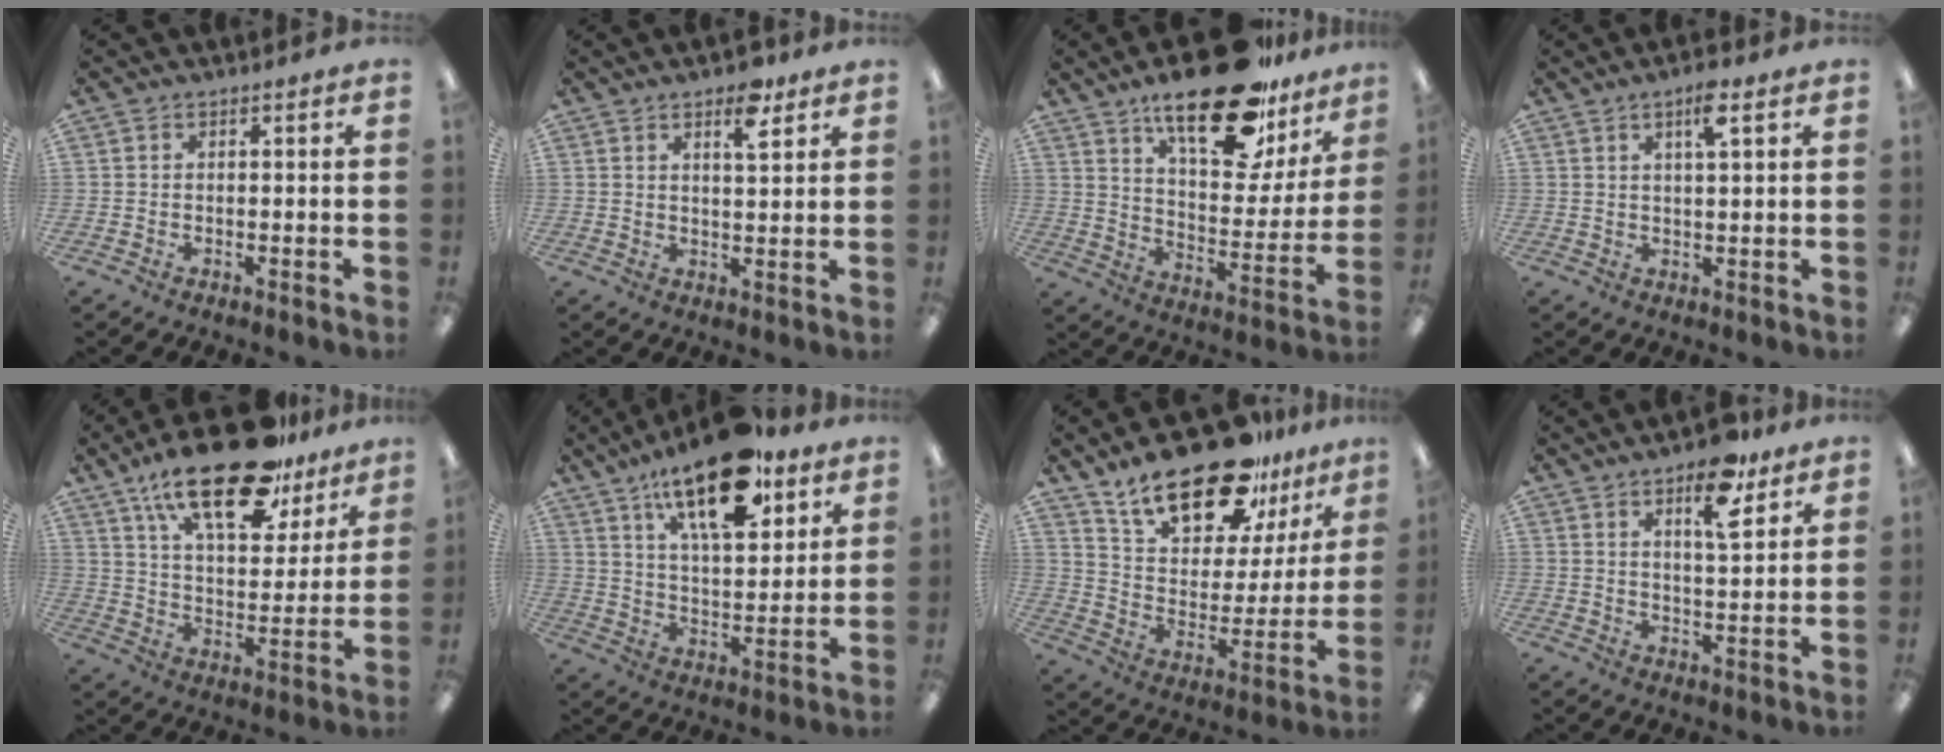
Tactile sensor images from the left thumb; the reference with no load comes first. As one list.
[{"total": 6.9, "force": [4.4, 2.4, 4.7], "torque": [-0.063, -0.018, 0.069]}, {"total": 24.7, "force": [17.1, 9.8, 14.9], "torque": [-0.222, -0.100, 0.287]}, {"total": 5.2, "force": [3.0, 0.8, 4.1], "torque": [-0.073, -0.002, 0.046]}, {"total": 22.1, "force": [15.2, 8.9, 13.4], "torque": [-0.222, -0.076, 0.259]}, {"total": 19.5, "force": [12.7, 8.1, 12.4], "torque": [-0.193, -0.062, 0.208]}, {"total": 22.9, "force": [17.5, 9.4, 11.4], "torque": [-0.194, -0.110, 0.305]}, {"total": 11.5, "force": [7.2, 4.3, 7.9], "torque": [-0.114, -0.033, 0.120]}]